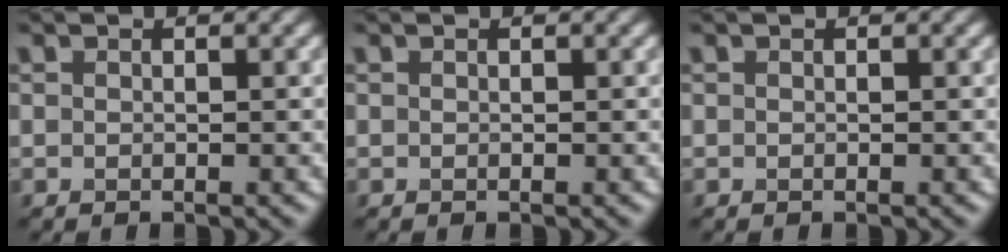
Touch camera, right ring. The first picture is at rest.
{"total": 0.0}
{"total": 0.0}